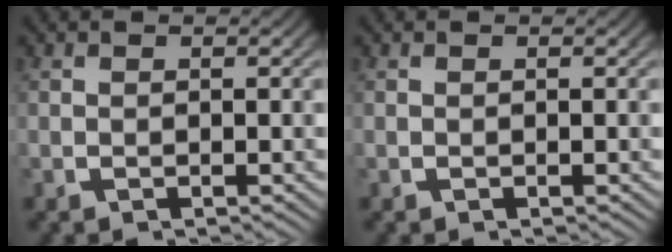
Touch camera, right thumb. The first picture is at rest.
{"total": 0.0}